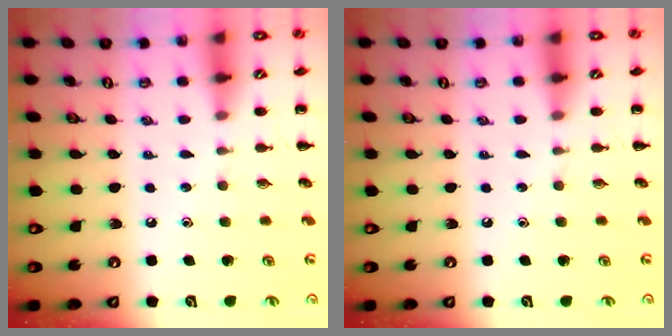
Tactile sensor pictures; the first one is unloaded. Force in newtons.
{"total": 0.0}